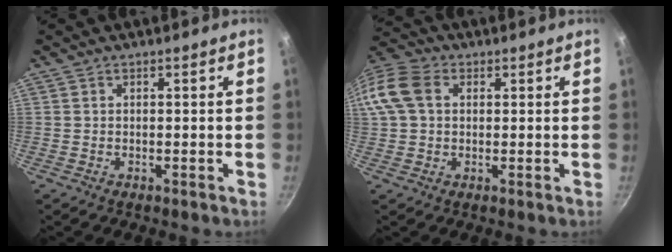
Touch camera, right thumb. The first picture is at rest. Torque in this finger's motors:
{"motor_torque": [-0.94, 1.12, 0.49, -0.47, 0.09]}